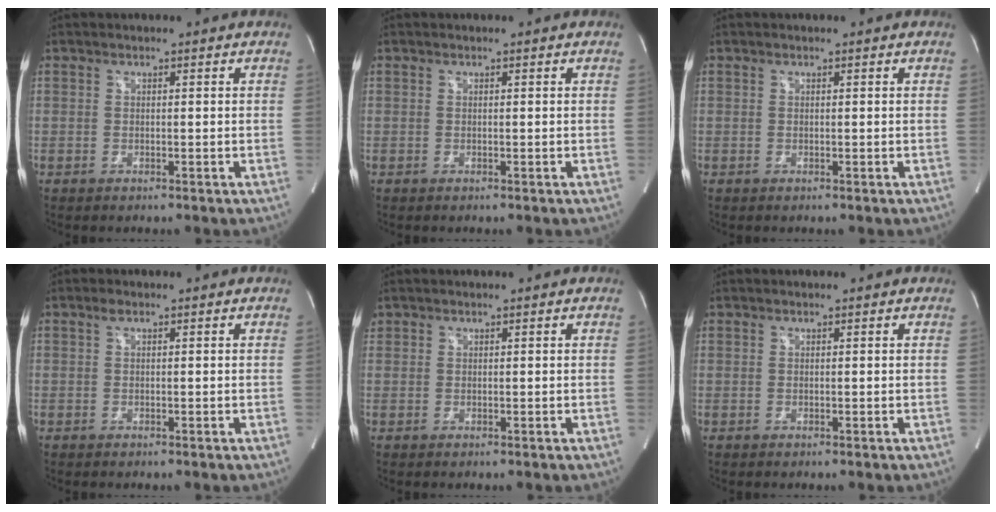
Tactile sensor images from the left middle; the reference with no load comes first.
{"total": 0.0}
{"total": 0.0}
{"total": 0.8, "force": [0.5, 0.2, 0.6], "torque": [-0.018, 0.006, 0.010]}
{"total": 0.8, "force": [0.6, 0.5, 0.0], "torque": [0.003, 0.009, 0.011]}
{"total": 0.0}